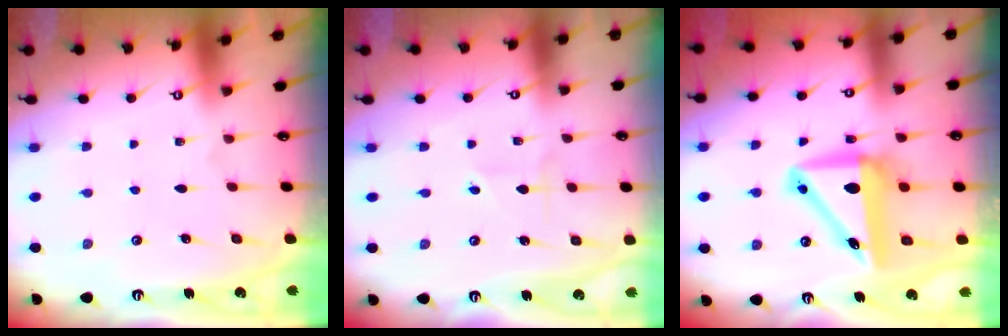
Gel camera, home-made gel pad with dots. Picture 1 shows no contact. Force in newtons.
{"total": 1.8, "press": 1.8, "slide": 0.2}
{"total": 10.9, "press": 10.6, "slide": 2.5}